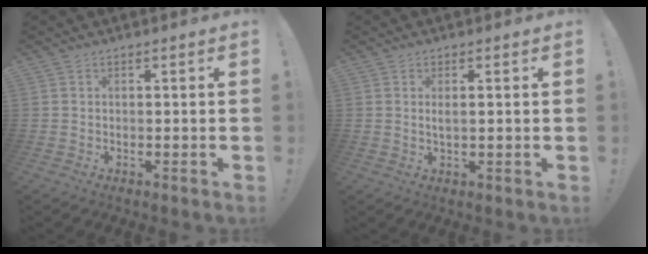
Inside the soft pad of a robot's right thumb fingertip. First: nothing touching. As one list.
[{"total": 1.9, "force": [0.4, 0.3, 1.9], "torque": [-0.028, -0.007, 0.006]}]